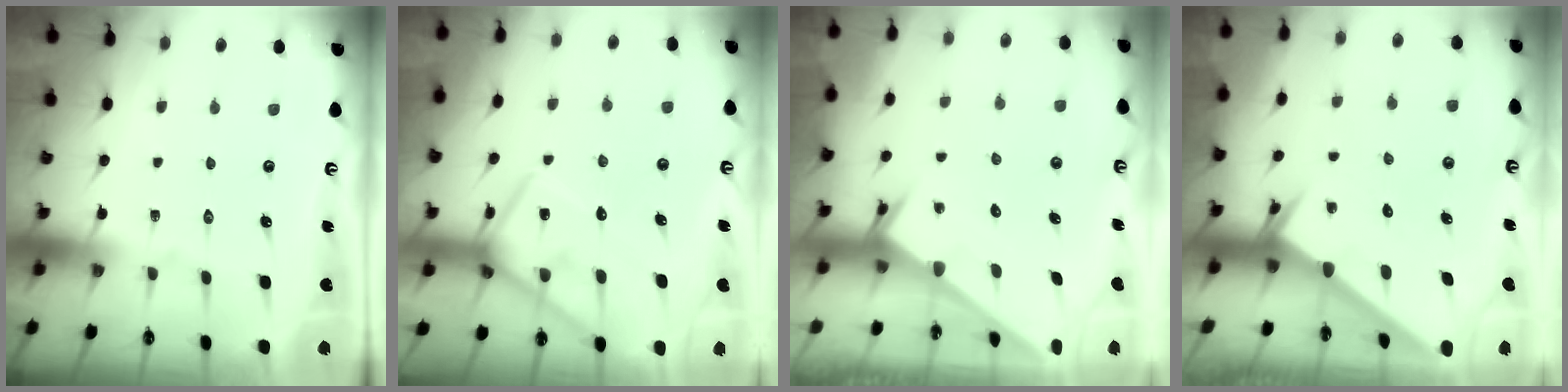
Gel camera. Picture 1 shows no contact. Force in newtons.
{"total": 11.5, "press": 11.5, "slide": 1.0}
{"total": 2.5, "press": 2.5, "slide": 0.1}
{"total": 2.5, "press": 2.5, "slide": 0.1}